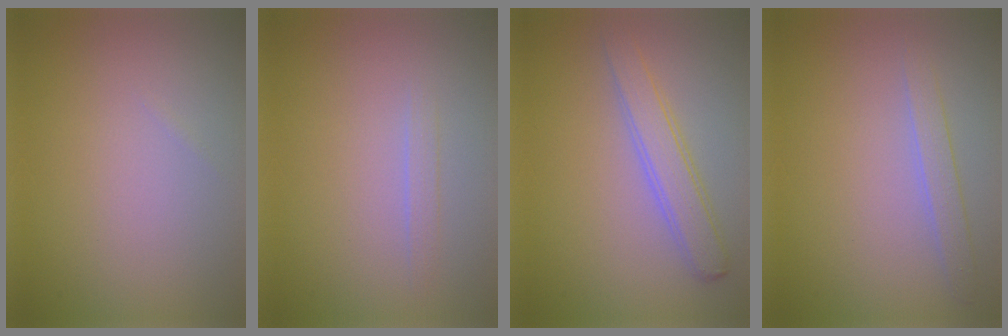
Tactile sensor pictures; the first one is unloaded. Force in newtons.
{"total": 0.8, "press": 0.8, "slide": 0.0}
{"total": 2.9, "press": 2.9, "slide": 0.1}
{"total": 1.6, "press": 1.6, "slide": 0.0}